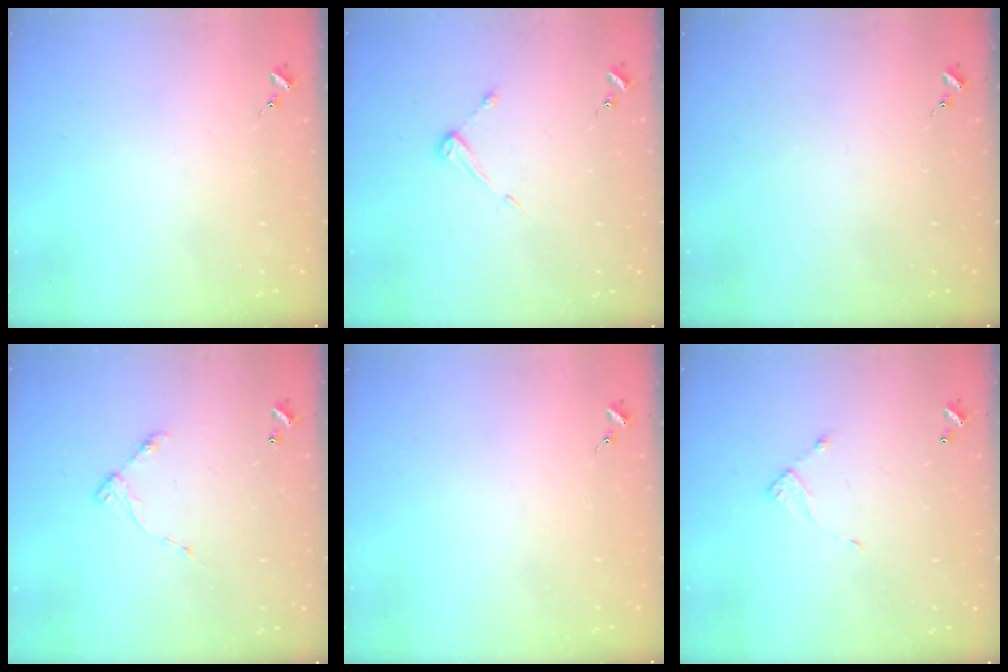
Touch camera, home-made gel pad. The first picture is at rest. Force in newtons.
{"total": 4.7, "press": 4.7, "slide": 0.4}
{"total": 0.0}
{"total": 5.9, "press": 5.9, "slide": 0.4}
{"total": 0.0}
{"total": 4.9, "press": 4.9, "slide": 0.4}